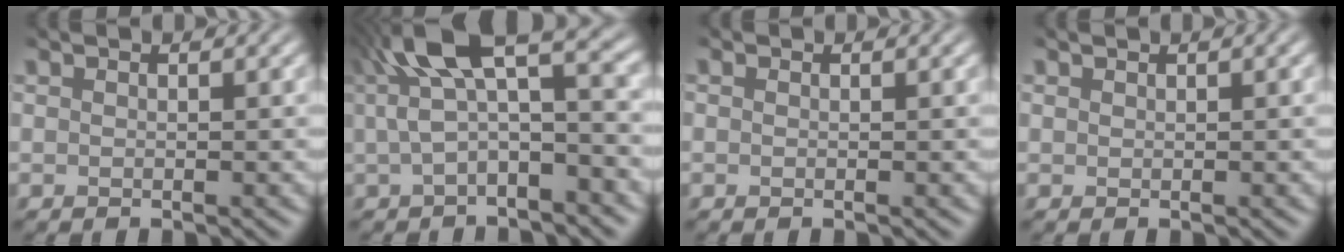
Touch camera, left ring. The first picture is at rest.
{"total": 8.0, "force": [1.5, 3.4, 7.0], "torque": [-0.144, 0.016, 0.024]}
{"total": 0.0}
{"total": 0.0}